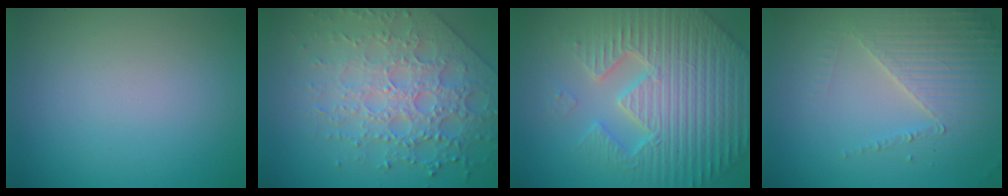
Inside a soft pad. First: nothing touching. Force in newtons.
{"total": 6.4, "press": 5.3, "slide": 3.6}
{"total": 7.7, "press": 7.5, "slide": 1.9}
{"total": 4.1, "press": 3.7, "slide": 1.8}